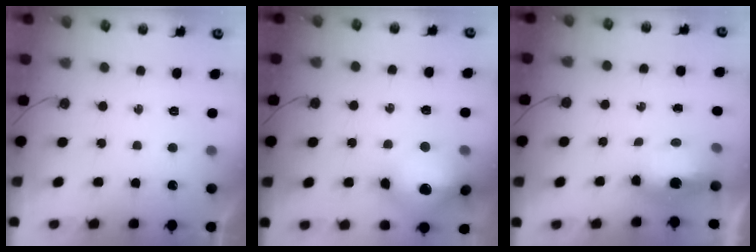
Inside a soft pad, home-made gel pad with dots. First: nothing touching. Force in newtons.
{"total": 21.9, "press": 19.7, "slide": 9.6}
{"total": 15.3, "press": 9.2, "slide": 12.2}